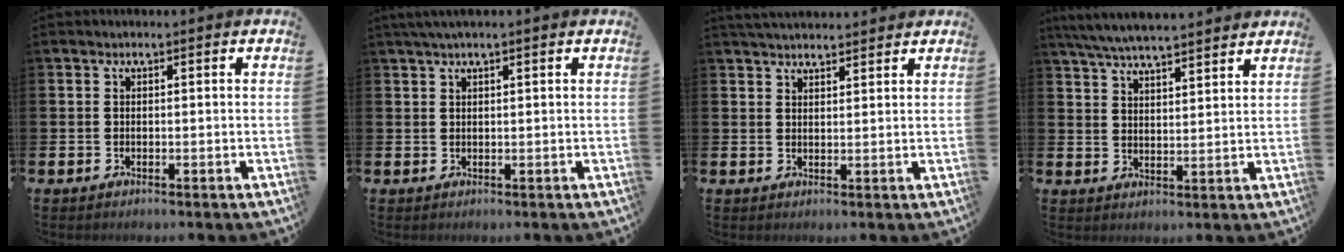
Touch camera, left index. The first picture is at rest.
{"total": 1.5, "force": [1.1, -0.1, 1.1], "torque": [-0.029, 0.007, 0.020]}
{"total": 3.1, "force": [3.1, 0.4, 0.3], "torque": [-0.010, -0.011, 0.056]}
{"total": 6.0, "force": [5.8, 0.2, 1.5], "torque": [-0.054, -0.026, 0.106]}